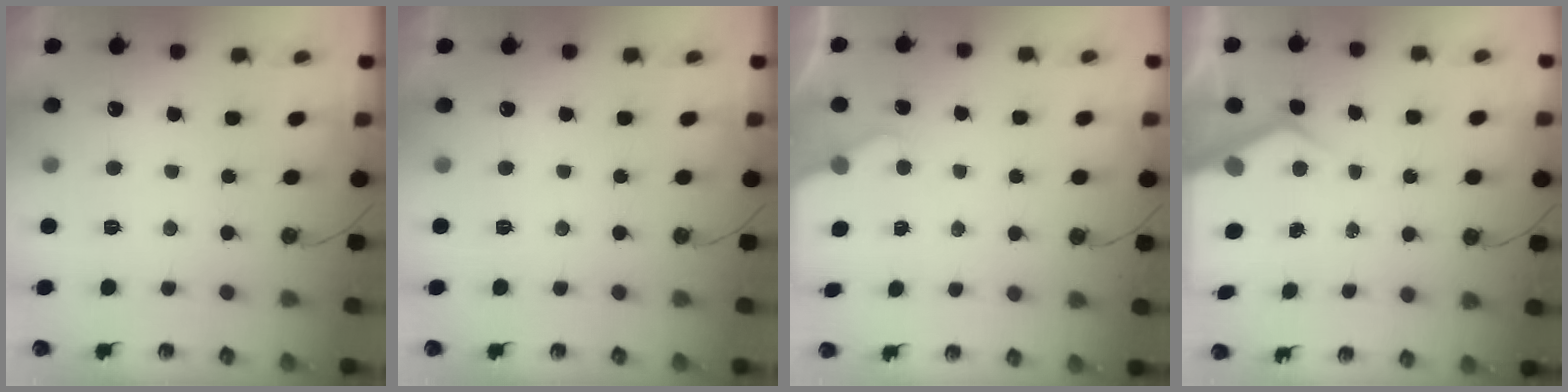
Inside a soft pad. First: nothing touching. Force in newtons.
{"total": 0.0}
{"total": 2.1, "press": 2.0, "slide": 0.4}
{"total": 5.1, "press": 5.1, "slide": 0.5}